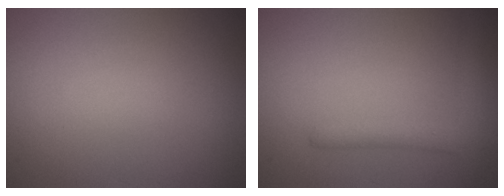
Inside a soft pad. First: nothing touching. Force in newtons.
{"total": 2.4, "press": 2.4, "slide": 0.2}